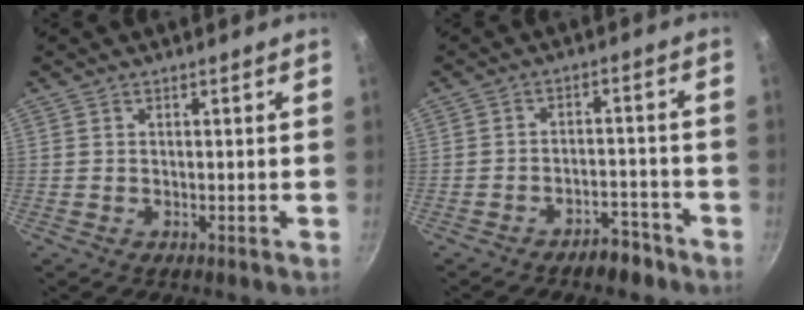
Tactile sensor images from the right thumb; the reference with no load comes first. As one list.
[{"total": 5.2, "force": [-4.0, 2.4, 2.3], "torque": [-0.017, 0.045, -0.050]}]